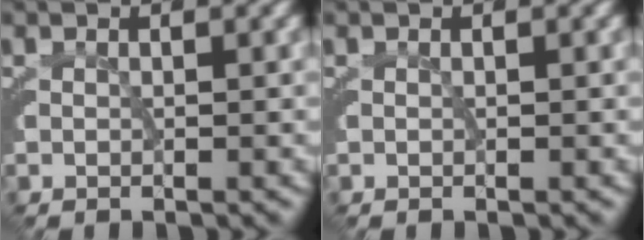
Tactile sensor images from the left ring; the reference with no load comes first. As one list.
[{"total": 0.0}]